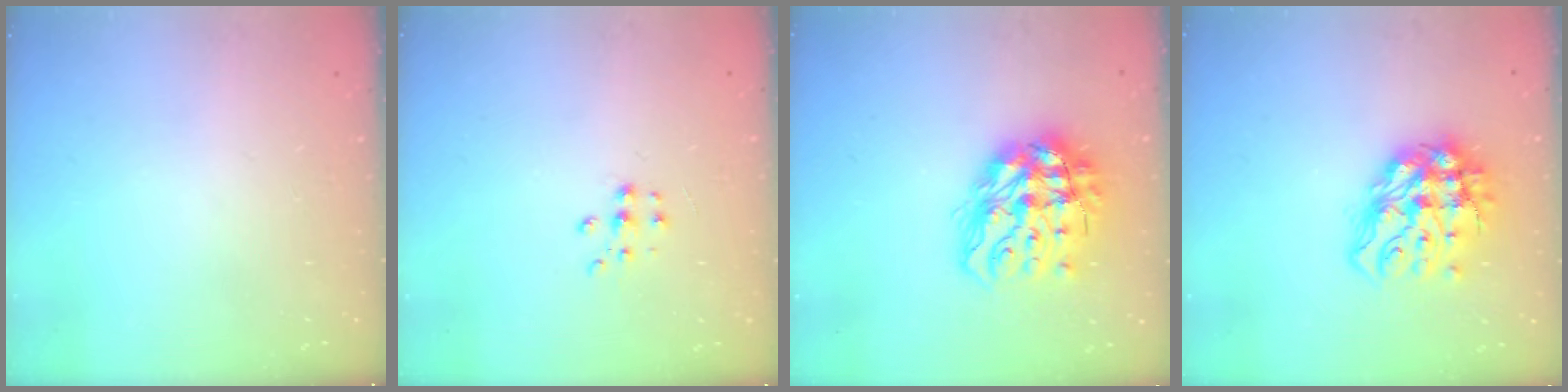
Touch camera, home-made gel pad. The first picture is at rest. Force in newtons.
{"total": 5.6, "press": 5.6, "slide": 0.5}
{"total": 17.9, "press": 17.8, "slide": 1.8}
{"total": 14.7, "press": 14.7, "slide": 1.3}